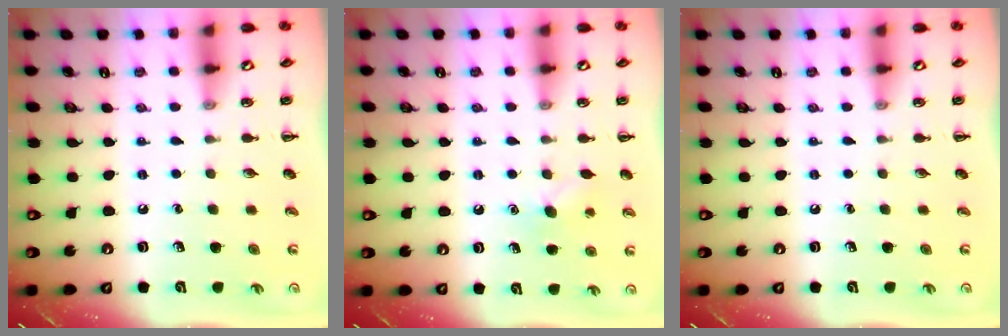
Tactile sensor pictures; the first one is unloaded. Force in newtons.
{"total": 7.3, "press": 7.1, "slide": 1.6}
{"total": 0.0}